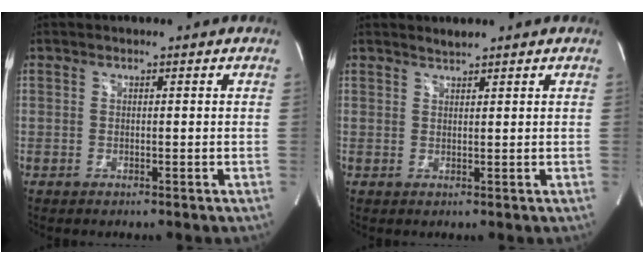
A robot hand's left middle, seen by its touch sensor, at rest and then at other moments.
{"total": 1.2, "force": [1.2, -0.1, 0.1], "torque": [-0.007, 0.003, 0.025]}